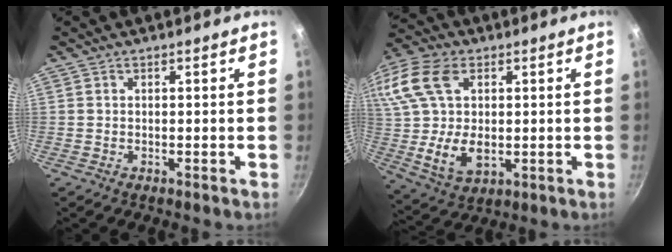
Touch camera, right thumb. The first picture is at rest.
{"total": 22.6, "force": [4.7, 15.2, 16.1], "torque": [-0.342, 0.012, 0.089]}